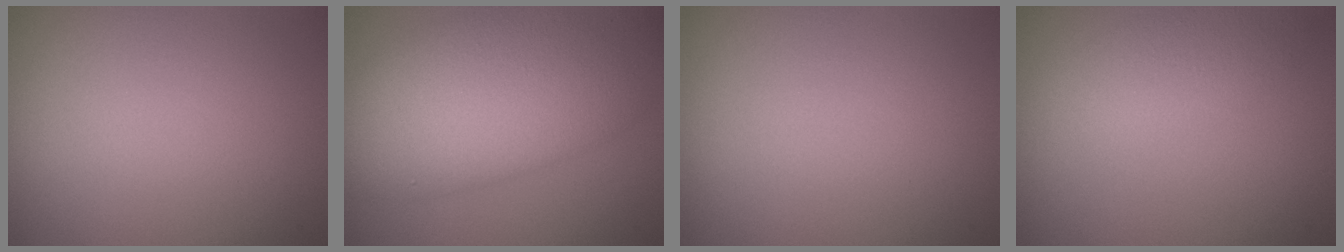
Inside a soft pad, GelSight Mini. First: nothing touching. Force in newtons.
{"total": 12.1, "press": 12.1, "slide": 0.6}
{"total": 0.0}
{"total": 3.2, "press": 3.2, "slide": 0.1}